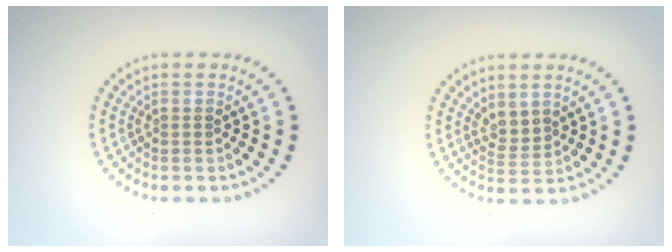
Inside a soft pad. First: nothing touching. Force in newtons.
{"total": 1.7, "press": 1.3, "slide": 1.1}